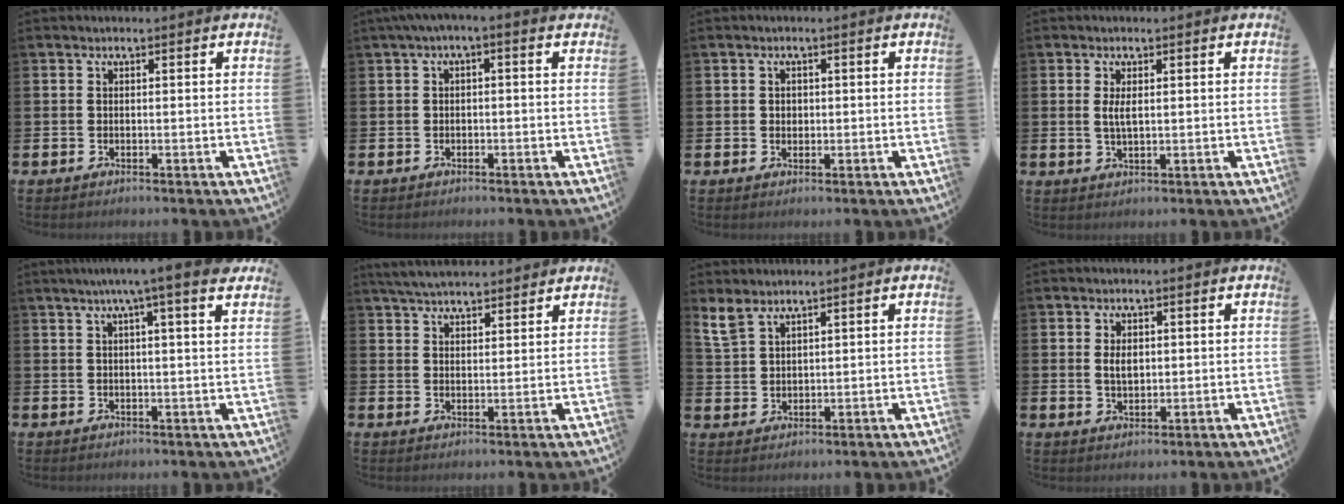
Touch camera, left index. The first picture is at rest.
{"total": 1.3, "force": [-0.6, 0.3, 1.2], "torque": [-0.027, 0.004, -0.011]}
{"total": 1.2, "force": [0.4, 1.0, 0.5], "torque": [0.001, 0.003, 0.004]}
{"total": 2.3, "force": [0.6, 0.8, 2.1], "torque": [-0.038, 0.001, 0.007]}
{"total": 5.1, "force": [4.1, -0.5, 3.1], "torque": [-0.055, -0.016, 0.067]}
{"total": 4.5, "force": [4.4, 0.7, 0.9], "torque": [-0.037, -0.012, 0.083]}
{"total": 3.9, "force": [3.4, 1.2, 1.4], "torque": [-0.032, -0.011, 0.062]}
{"total": 2.5, "force": [0.7, 1.5, 1.9], "torque": [-0.018, -0.001, 0.006]}